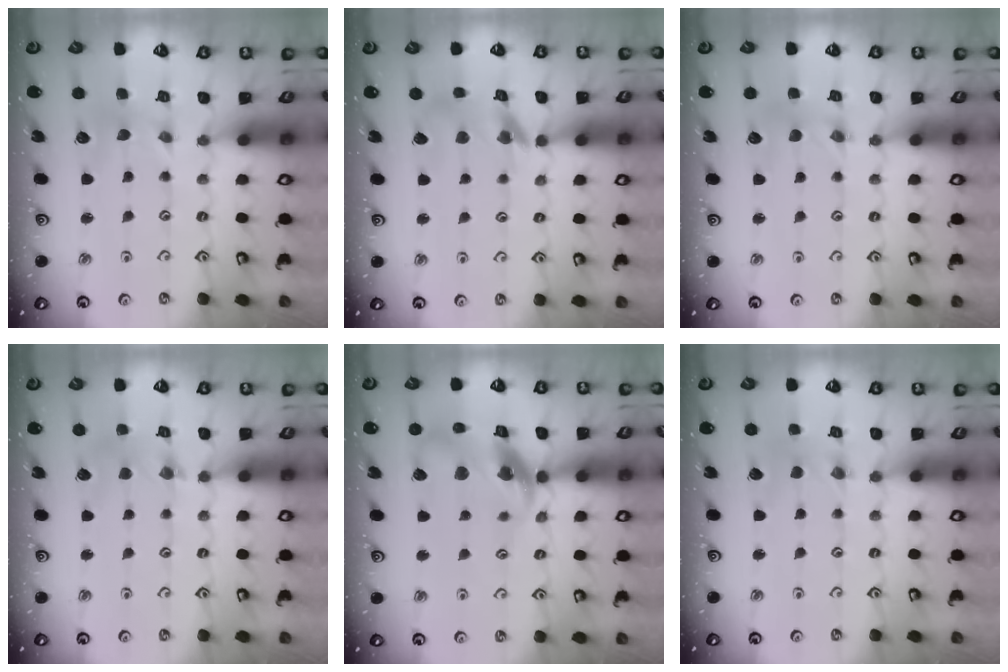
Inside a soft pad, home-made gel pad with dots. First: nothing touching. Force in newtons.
{"total": 10.8, "press": 10.7, "slide": 1.3}
{"total": 1.4, "press": 1.4, "slide": 0.2}
{"total": 4.4, "press": 4.4, "slide": 0.5}
{"total": 14.9, "press": 14.8, "slide": 1.8}
{"total": 0.0}